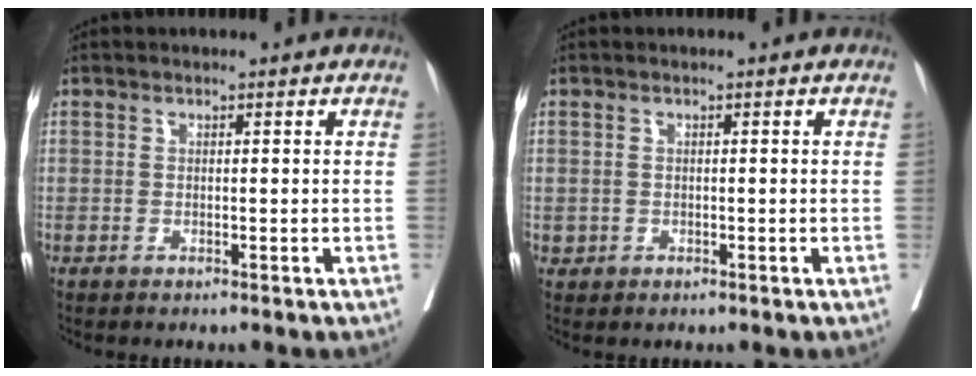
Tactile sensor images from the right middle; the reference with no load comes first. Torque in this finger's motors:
{"motor_torque": [0.48, -0.48, -0.05, 0.01]}